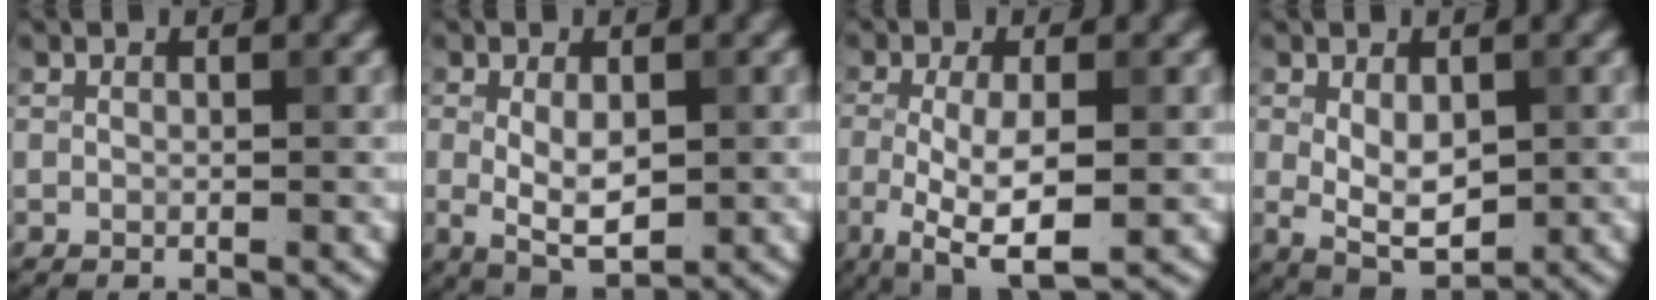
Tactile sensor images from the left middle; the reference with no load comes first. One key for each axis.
{"total": 4.0, "fx": -0.1, "fy": 2.0, "fz": 3.4, "tx": -0.063, "ty": -0.004, "tz": 0.004}
{"total": 6.2, "fx": -1.5, "fy": 2.0, "fz": 5.7, "tx": -0.116, "ty": -0.014, "tz": -0.023}
{"total": 4.4, "fx": 0.1, "fy": 2.6, "fz": 3.5, "tx": -0.064, "ty": -0.004, "tz": 0.009}